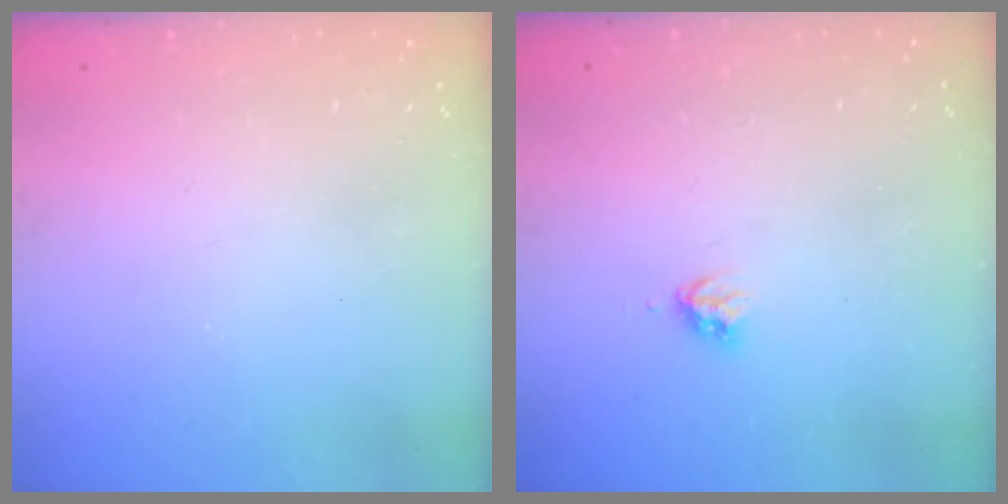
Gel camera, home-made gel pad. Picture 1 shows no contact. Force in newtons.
{"total": 3.2, "press": 3.1, "slide": 0.5}